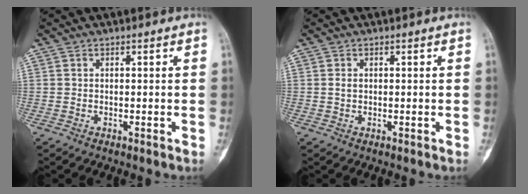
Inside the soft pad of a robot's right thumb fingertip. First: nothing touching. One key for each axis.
{"total": 1.0, "fx": 0.1, "fy": 0.8, "fz": 0.7, "tx": -0.013, "ty": 0.003, "tz": 0.003}